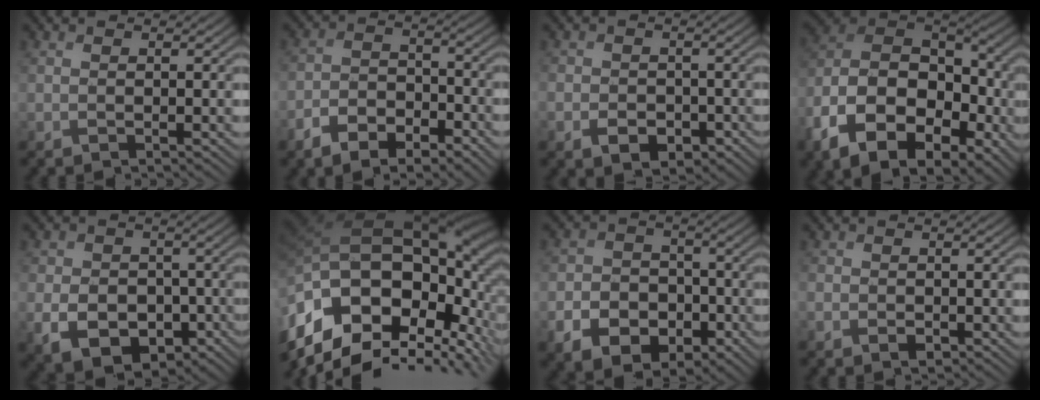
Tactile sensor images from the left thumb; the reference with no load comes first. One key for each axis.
{"total": 7.8, "fx": -4.9, "fy": 4.1, "fz": 4.5, "tx": -0.084, "ty": -0.007, "tz": -0.096}
{"total": 4.4, "fx": -1.9, "fy": 3.4, "fz": 2.0, "tx": -0.037, "ty": -0.013, "tz": -0.037}
{"total": 17.0, "fx": -7.3, "fy": 11.1, "fz": 10.6, "tx": -0.239, "ty": -0.028, "tz": -0.134}
{"total": 9.0, "fx": -3.1, "fy": 6.9, "fz": 4.9, "tx": -0.103, "ty": -0.027, "tz": -0.057}
{"total": 21.7, "fx": -6.1, "fy": 14.7, "fz": 14.8, "tx": -0.293, "ty": -0.025, "tz": -0.077}
{"total": 8.6, "fx": -3.8, "fy": 6.4, "fz": 4.2, "tx": -0.089, "ty": -0.024, "tz": -0.077}
{"total": 2.1, "fx": -0.8, "fy": 1.7, "fz": 1.0, "tx": -0.025, "ty": -0.009, "tz": -0.018}